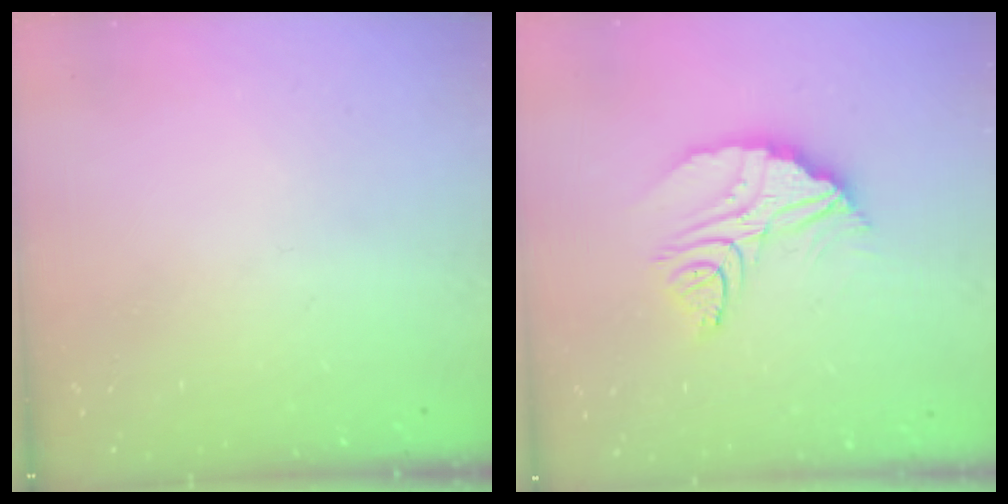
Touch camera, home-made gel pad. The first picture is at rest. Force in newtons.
{"total": 12.3, "press": 12.3, "slide": 1.0}